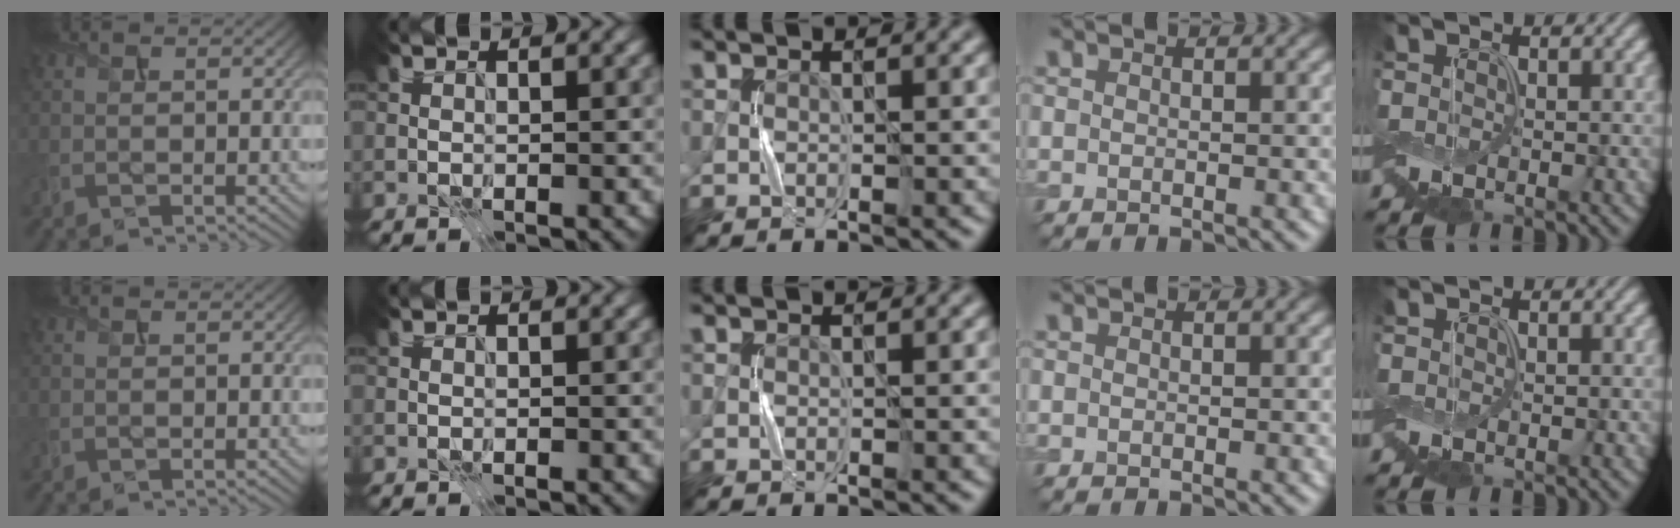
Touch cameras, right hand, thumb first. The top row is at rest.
{}